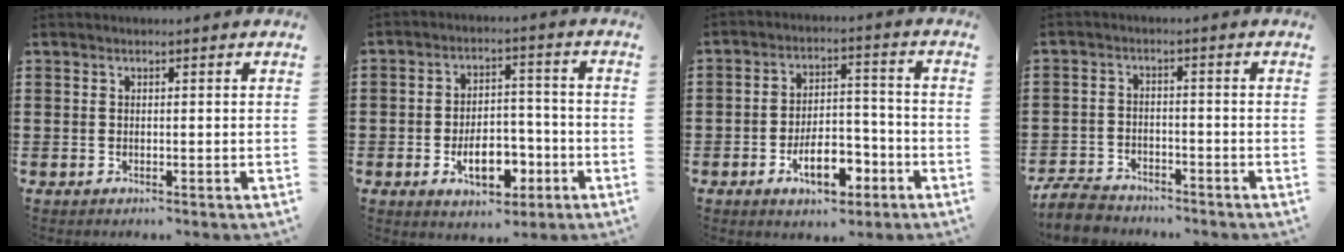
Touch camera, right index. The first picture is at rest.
{"total": 8.8, "force": [-3.5, 4.9, 6.4], "torque": [-0.086, 0.005, -0.062]}
{"total": 9.4, "force": [-4.5, 4.5, 6.9], "torque": [-0.104, 0.006, -0.079]}
{"total": 4.8, "force": [-4.6, 1.1, 0.9], "torque": [-0.035, 0.002, -0.097]}